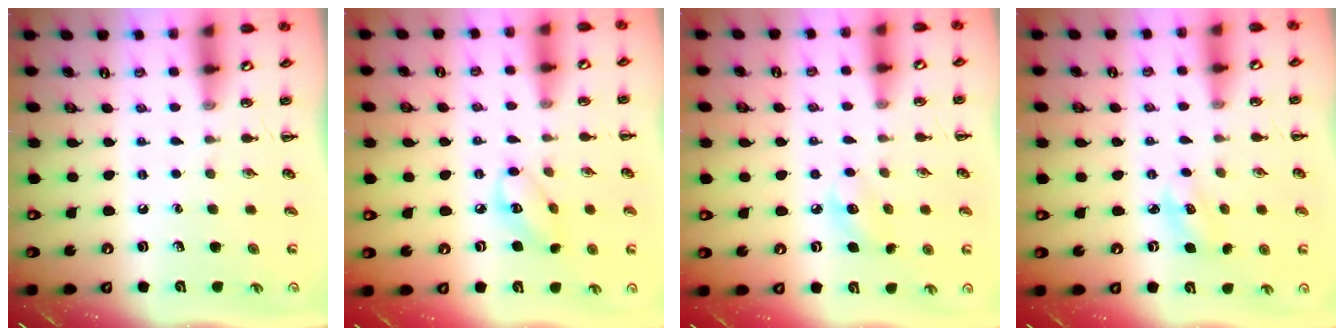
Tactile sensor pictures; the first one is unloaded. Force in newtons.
{"total": 5.8, "press": 5.7, "slide": 0.7}
{"total": 6.2, "press": 6.0, "slide": 1.6}
{"total": 4.0, "press": 3.9, "slide": 1.1}